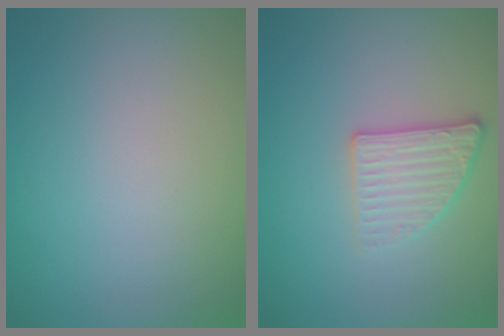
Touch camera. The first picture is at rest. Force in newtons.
{"total": 2.7, "press": 2.4, "slide": 1.1}